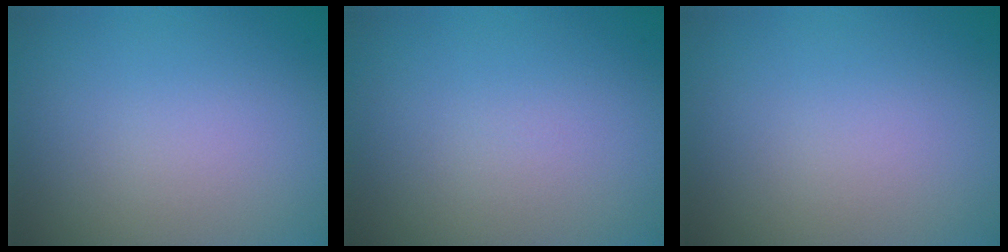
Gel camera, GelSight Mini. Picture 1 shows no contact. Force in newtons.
{"total": 0.0}
{"total": 0.0}